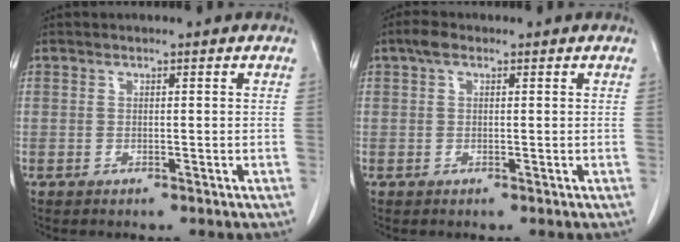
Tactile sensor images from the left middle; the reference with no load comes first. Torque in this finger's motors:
{"motor_torque": [0.37, -0.17, -0.11, 0.01]}